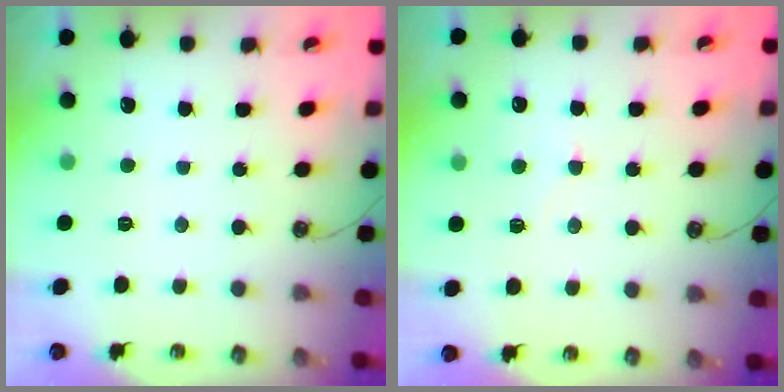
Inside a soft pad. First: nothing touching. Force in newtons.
{"total": 0.6, "press": 0.3, "slide": 0.5}